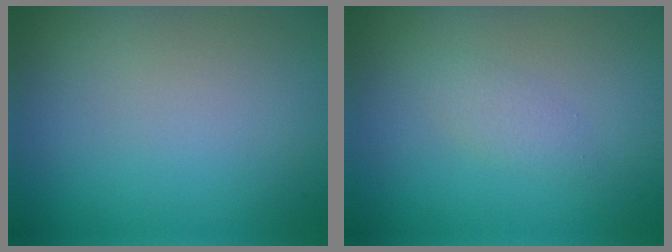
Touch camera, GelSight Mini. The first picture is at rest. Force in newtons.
{"total": 1.3, "press": 1.3, "slide": 0.1}